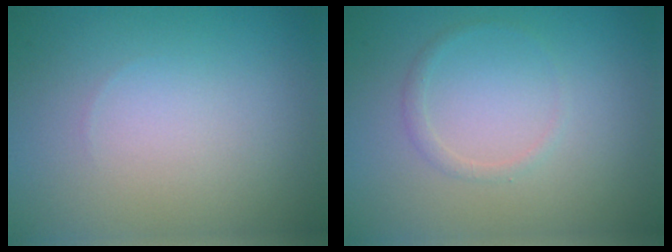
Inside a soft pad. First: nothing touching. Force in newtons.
{"total": 0.9, "press": 0.9, "slide": 0.0}